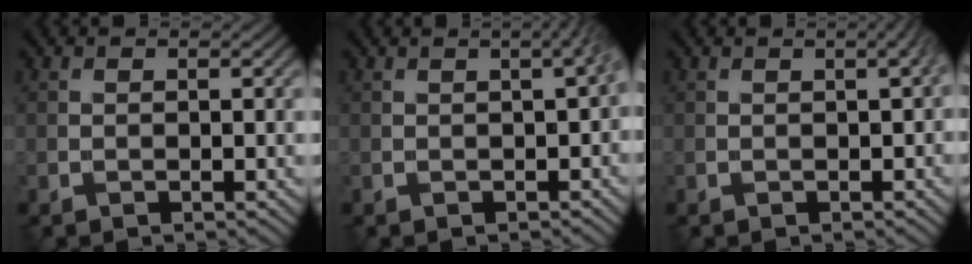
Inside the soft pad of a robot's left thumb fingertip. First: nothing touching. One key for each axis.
{"total": 3.0, "fx": 0.2, "fy": 0.9, "fz": 2.9, "tx": -0.020, "ty": 0.009, "tz": 0.004}
{"total": 2.1, "fx": 0.2, "fy": 0.6, "fz": 2.0, "tx": -0.012, "ty": 0.010, "tz": 0.002}